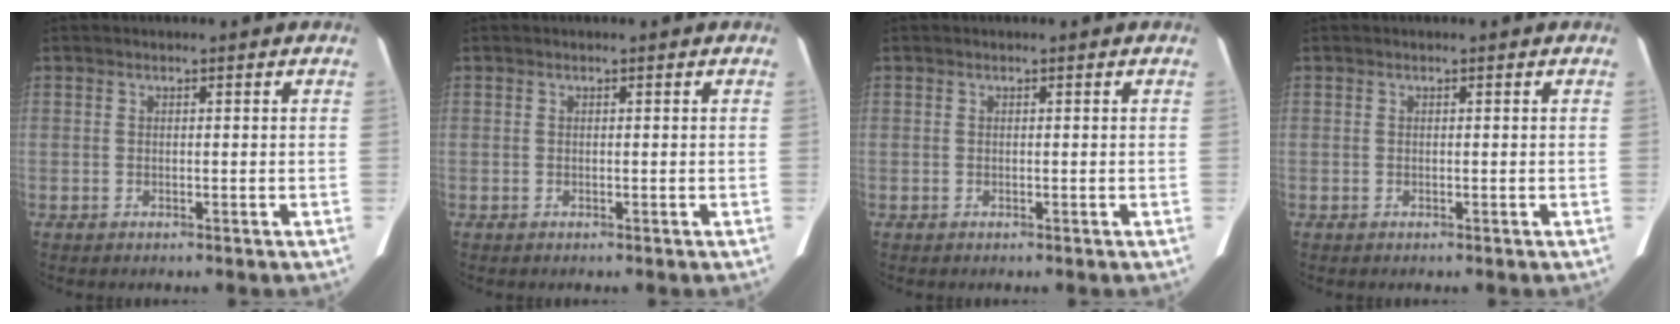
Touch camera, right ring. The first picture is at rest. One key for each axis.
{"total": 0.0}
{"total": 0.0}
{"total": 0.0}